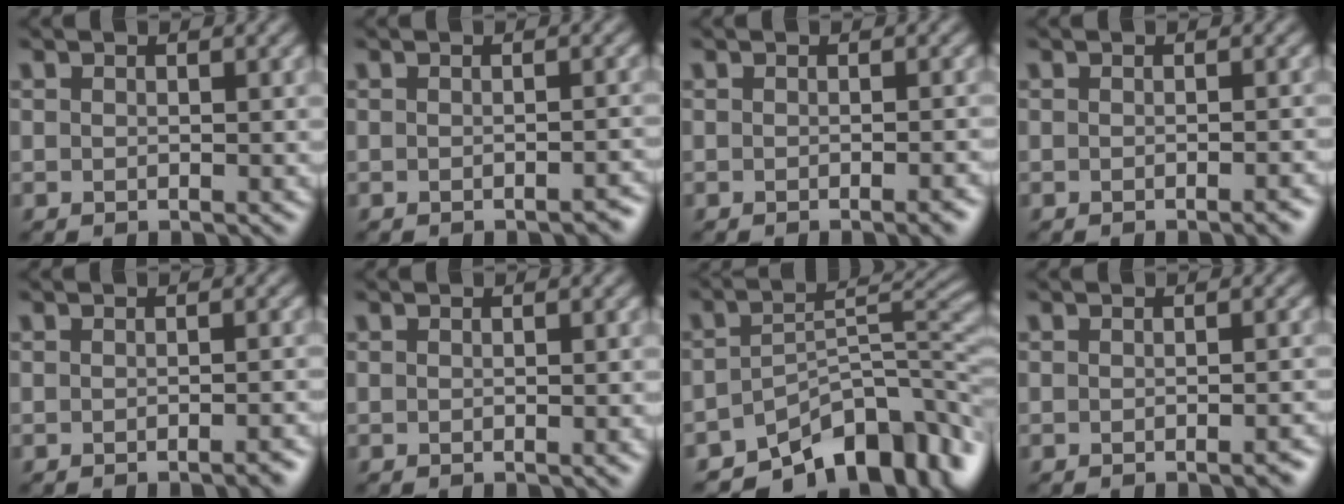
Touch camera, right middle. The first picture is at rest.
{"total": 1.3, "force": [-1.0, 0.3, 0.7], "torque": [-0.007, 0.003, -0.012]}
{"total": 2.1, "force": [-1.0, 0.5, 1.7], "torque": [-0.014, 0.001, -0.015]}
{"total": 1.8, "force": [-0.9, 0.4, 1.4], "torque": [-0.010, 0.001, -0.014]}
{"total": 1.7, "force": [-1.1, 0.4, 1.3], "torque": [-0.008, 0.002, -0.017]}
{"total": 1.2, "force": [-0.3, 0.3, 1.1], "torque": [-0.010, -0.001, -0.004]}
{"total": 9.8, "force": [-6.5, 4.3, 5.9], "torque": [-0.066, -0.006, -0.115]}
{"total": 1.8, "force": [-1.0, 0.4, 1.4], "torque": [-0.013, 0.001, -0.015]}